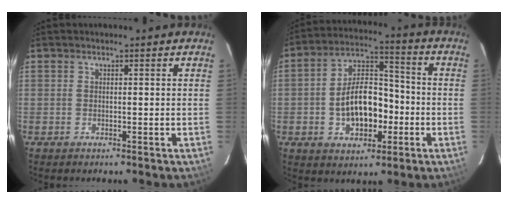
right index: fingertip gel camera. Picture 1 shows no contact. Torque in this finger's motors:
{"motor_torque": [1.29, -0.85, 0.54, 0.15]}